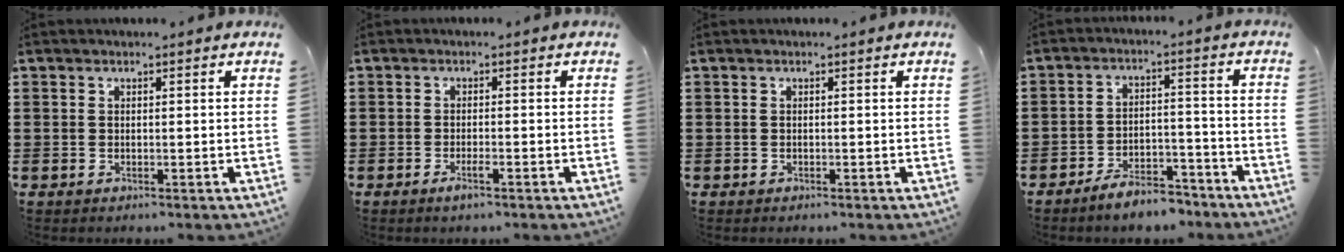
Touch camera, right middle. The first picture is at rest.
{"total": 1.8, "force": [-1.1, 0.2, 1.4], "torque": [-0.024, -0.003, -0.020]}
{"total": 0.0}
{"total": 5.7, "force": [-5.4, 1.1, 1.4], "torque": [-0.019, 0.014, -0.105]}